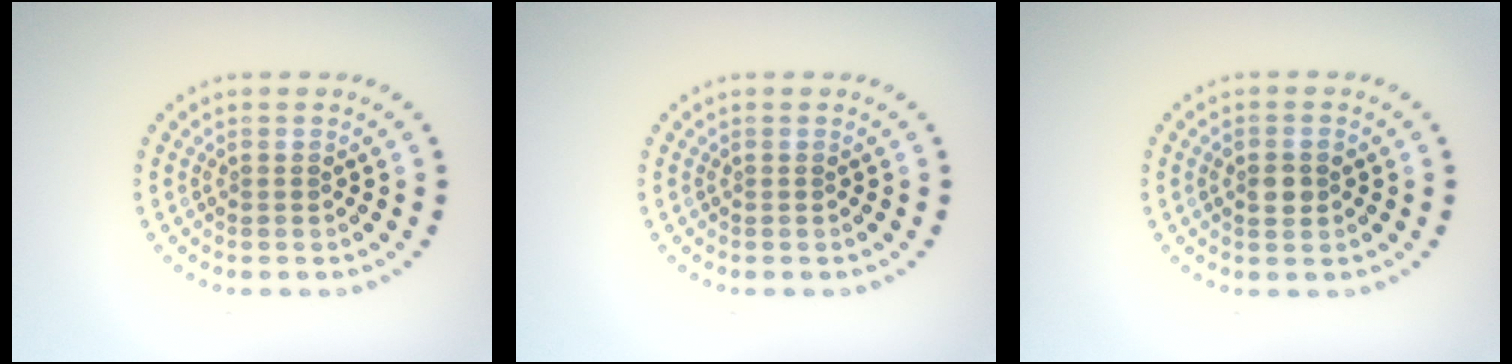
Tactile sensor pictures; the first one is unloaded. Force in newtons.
{"total": 0.0}
{"total": 2.2, "press": 2.2, "slide": 0.2}